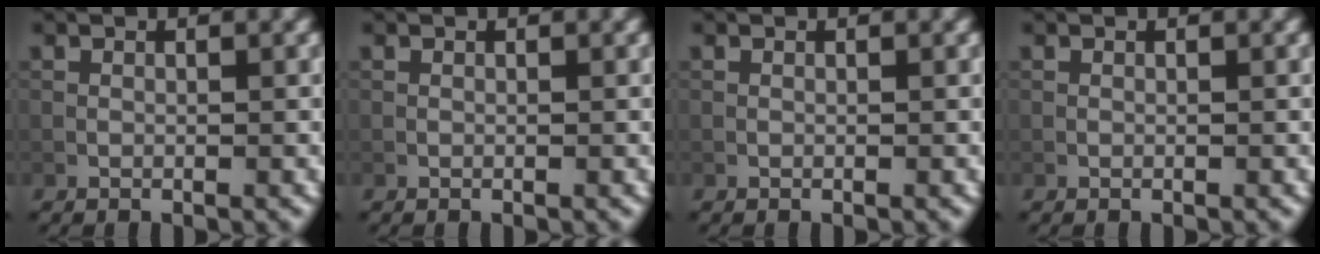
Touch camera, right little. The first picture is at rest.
{"total": 0.0}
{"total": 0.0}
{"total": 0.0}